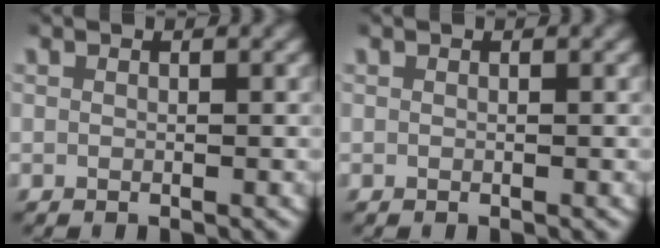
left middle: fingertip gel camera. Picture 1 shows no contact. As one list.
[{"total": 0.0}]